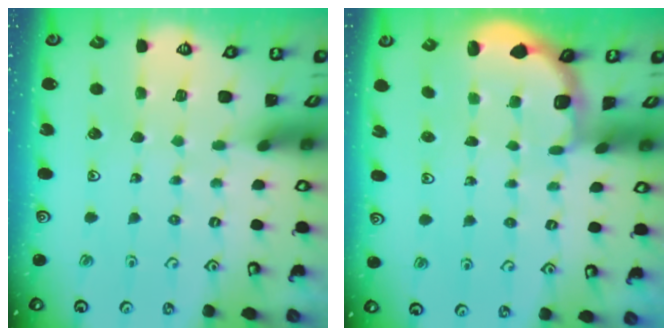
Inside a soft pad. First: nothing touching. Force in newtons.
{"total": 1.8, "press": 1.7, "slide": 0.7}